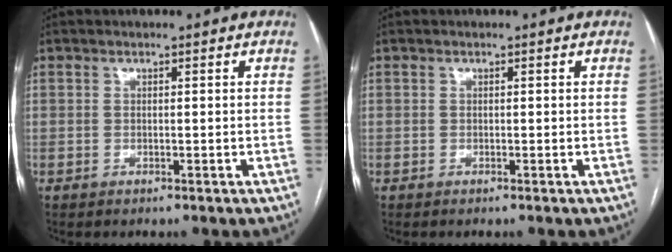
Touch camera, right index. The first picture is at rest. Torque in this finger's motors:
{"motor_torque": [-0.01, 0.01, -0.09, -0.07]}